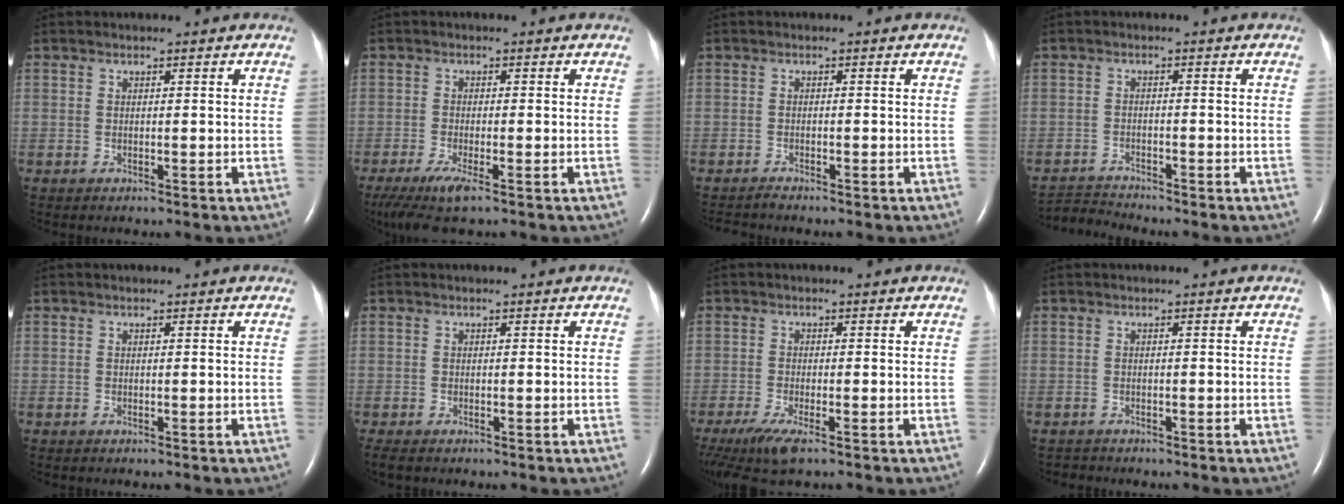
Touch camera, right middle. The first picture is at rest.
{"total": 5.2, "force": [-3.4, 0.6, 3.9], "torque": [-0.079, -0.018, -0.061]}
{"total": 1.2, "force": [-1.1, -0.4, -0.1], "torque": [-0.005, -0.006, -0.020]}
{"total": 3.5, "force": [-3.3, -0.9, -0.7], "torque": [0.008, -0.020, -0.059]}
{"total": 0.0}
{"total": 1.9, "force": [-1.5, 0.6, 1.0], "torque": [-0.023, -0.007, -0.022]}
{"total": 6.1, "force": [-4.1, 1.1, 4.4], "torque": [-0.087, -0.019, -0.072]}
{"total": 1.0, "force": [-0.9, 0.2, -0.4], "torque": [0.000, -0.004, -0.015]}